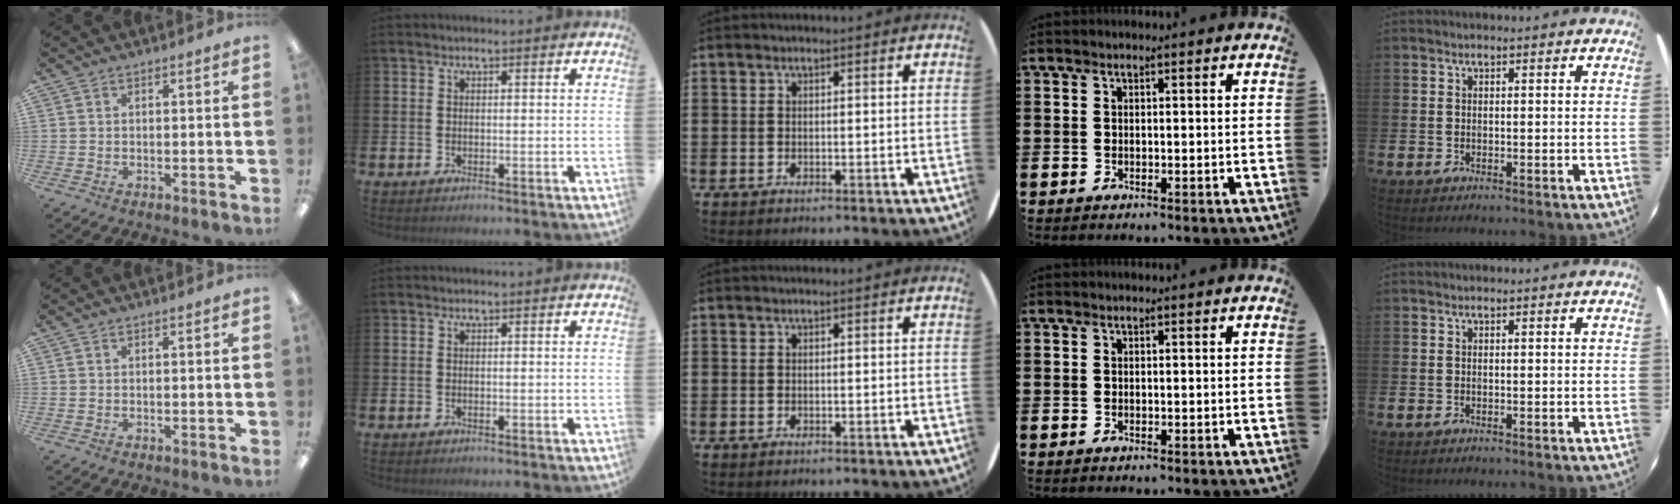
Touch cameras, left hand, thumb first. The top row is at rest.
{}